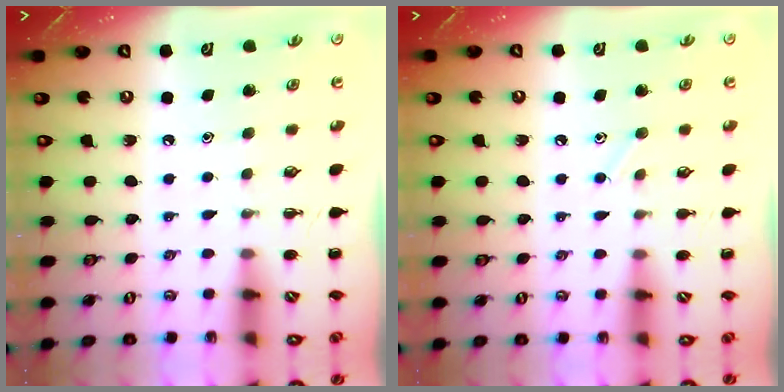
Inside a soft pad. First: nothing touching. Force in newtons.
{"total": 4.6, "press": 4.3, "slide": 1.6}